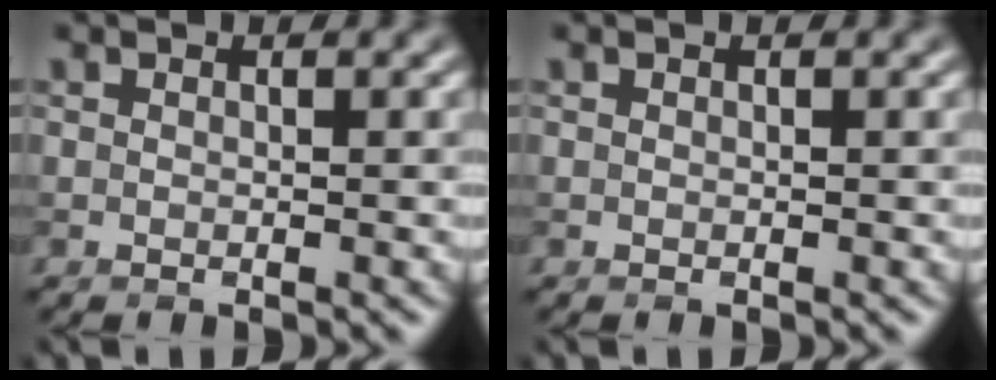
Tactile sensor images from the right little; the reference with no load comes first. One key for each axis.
{"total": 0.0}